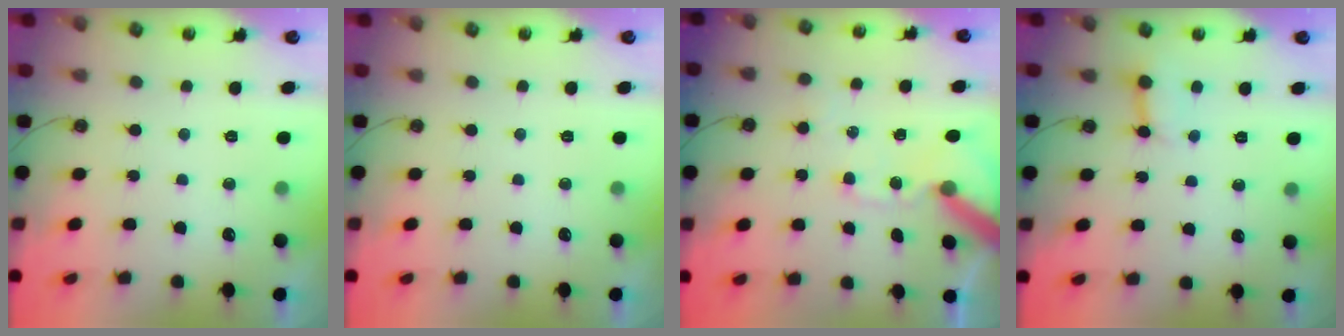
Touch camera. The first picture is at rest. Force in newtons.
{"total": 0.0}
{"total": 12.1, "press": 12.0, "slide": 2.0}
{"total": 4.9, "press": 4.9, "slide": 0.6}